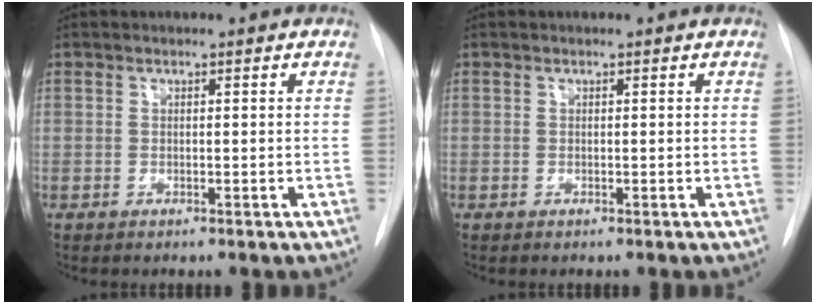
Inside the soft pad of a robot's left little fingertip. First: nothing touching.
{"total": 0.0}